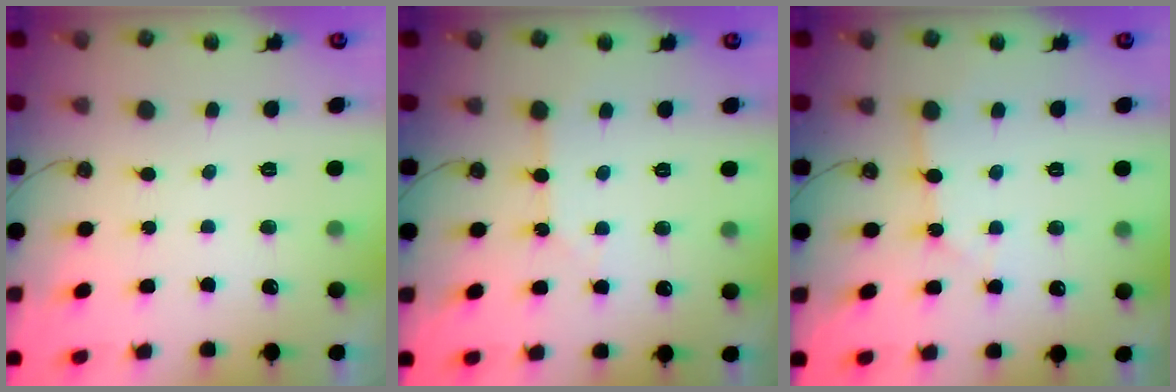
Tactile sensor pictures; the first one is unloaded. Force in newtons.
{"total": 2.5, "press": 2.4, "slide": 0.5}
{"total": 3.6, "press": 3.6, "slide": 0.5}